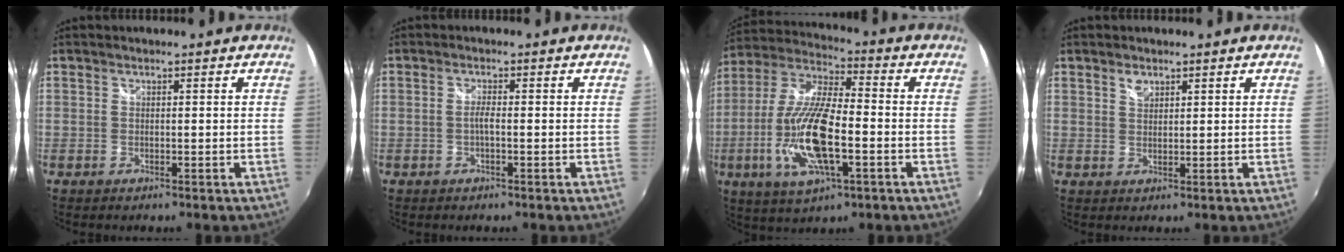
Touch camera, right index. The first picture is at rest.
{"total": 1.5, "force": [-0.4, 0.1, 1.4], "torque": [-0.028, 0.002, -0.011]}
{"total": 17.5, "force": [-4.5, 5.8, 15.8], "torque": [-0.330, -0.011, -0.087]}
{"total": 2.0, "force": [1.4, 1.1, 0.9], "torque": [-0.015, 0.003, 0.024]}